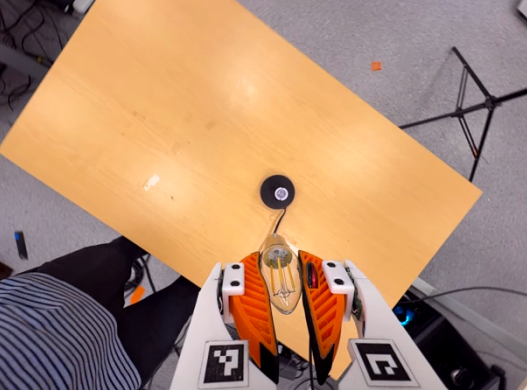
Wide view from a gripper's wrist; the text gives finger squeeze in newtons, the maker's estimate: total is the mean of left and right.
{"total": 21.8, "left": 26.9, "right": 16.8}